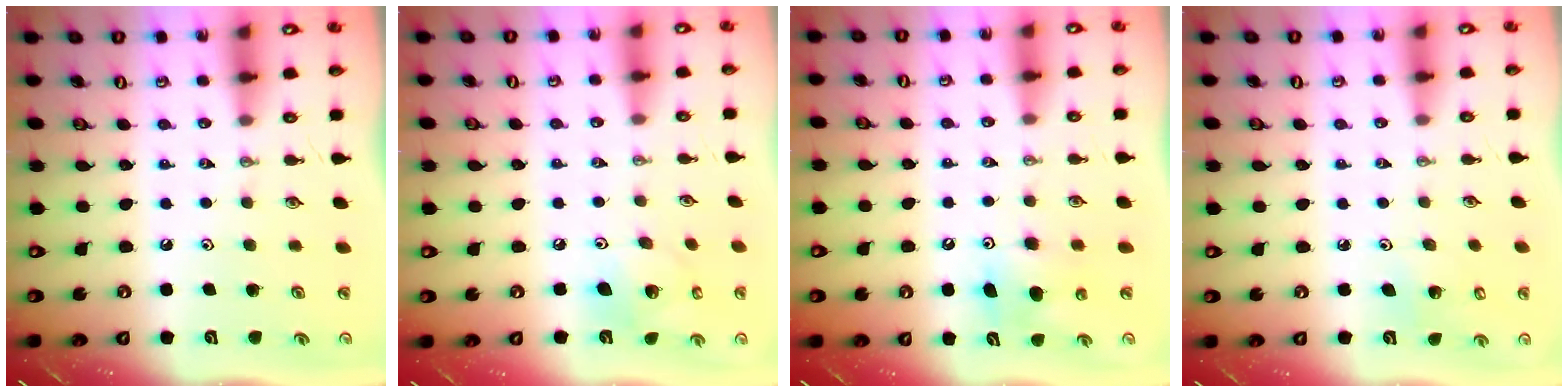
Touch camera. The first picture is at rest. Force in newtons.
{"total": 10.9, "press": 10.5, "slide": 2.9}
{"total": 7.5, "press": 7.5, "slide": 0.5}
{"total": 4.1, "press": 4.0, "slide": 0.5}